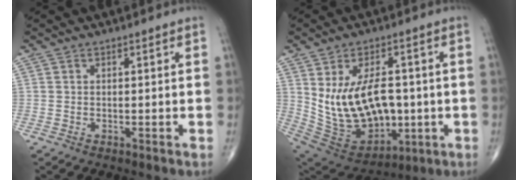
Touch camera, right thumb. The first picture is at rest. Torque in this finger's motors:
{"motor_torque": [2.09, 2.19, 0.53, -0.13, 0.15]}